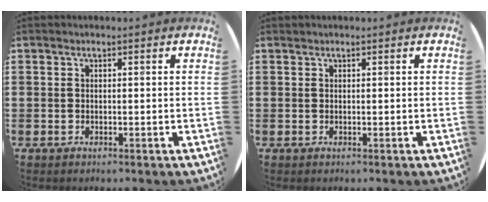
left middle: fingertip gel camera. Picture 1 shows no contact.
{"total": 0.0}